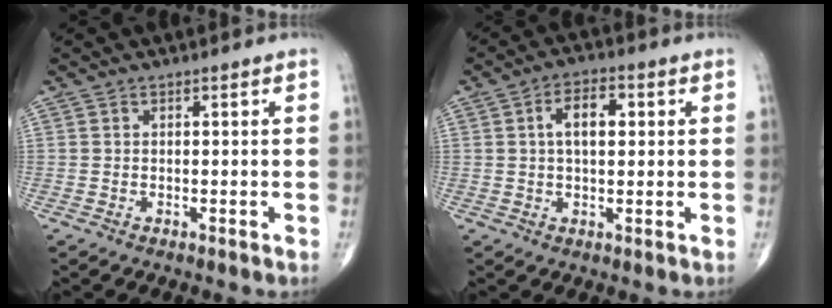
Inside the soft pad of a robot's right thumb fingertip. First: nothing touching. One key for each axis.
{"total": 6.6, "fx": 1.3, "fy": 3.5, "fz": 5.4, "tx": -0.085, "ty": 0.011, "tz": 0.019}